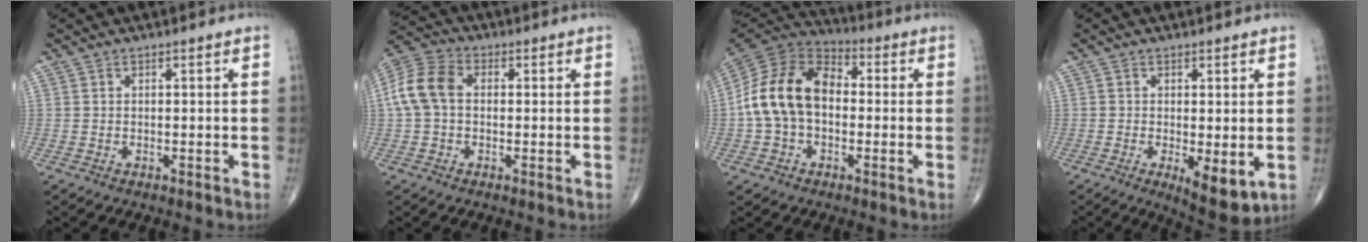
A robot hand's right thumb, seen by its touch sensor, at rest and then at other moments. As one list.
[{"total": 9.2, "force": [0.5, 6.4, 6.5], "torque": [-0.138, 0.029, 0.002]}, {"total": 15.2, "force": [-0.6, 10.6, 10.9], "torque": [-0.189, 0.040, -0.023]}, {"total": 7.1, "force": [-1.7, 2.6, 6.4], "torque": [-0.084, -0.019, -0.020]}]